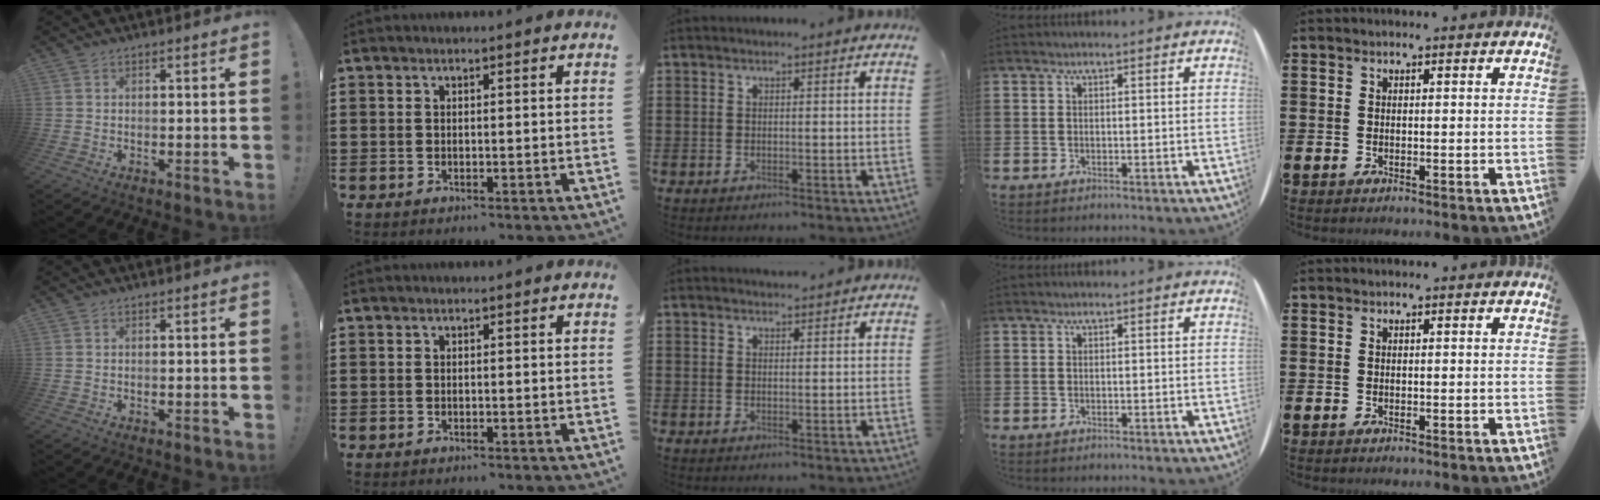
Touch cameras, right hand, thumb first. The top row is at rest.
{"middle": {"total": 1.2, "force": [1.1, 0.3, 0.0], "torque": [-0.003, 0.000, 0.022]}}